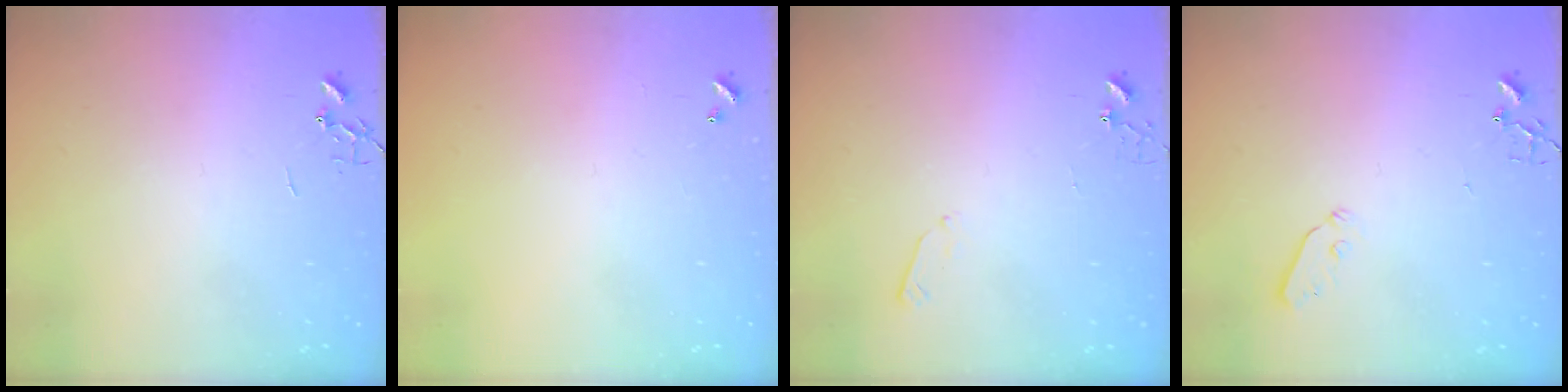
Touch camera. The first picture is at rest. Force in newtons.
{"total": 0.0}
{"total": 3.7, "press": 3.6, "slide": 0.5}
{"total": 4.4, "press": 4.3, "slide": 0.8}